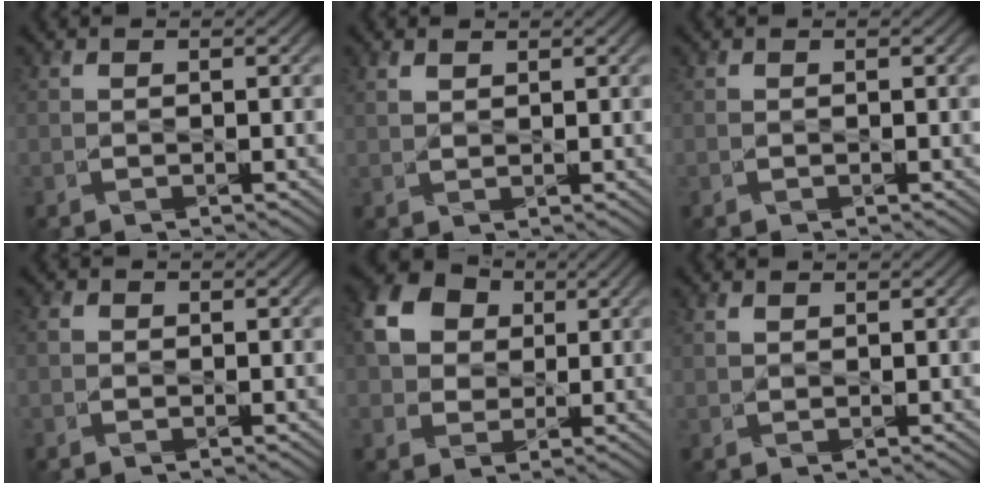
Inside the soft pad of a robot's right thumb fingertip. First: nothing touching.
{"total": 1.7, "force": [1.2, 0.8, 1.0], "torque": [-0.028, 0.001, 0.028]}
{"total": 0.0}
{"total": 1.0, "force": [-0.1, 0.9, 0.4], "torque": [-0.011, -0.001, -0.006]}
{"total": 9.1, "force": [2.3, 7.3, 4.8], "torque": [-0.145, 0.016, 0.034]}
{"total": 1.3, "force": [0.8, 0.6, 0.7], "torque": [-0.022, 0.001, 0.019]}